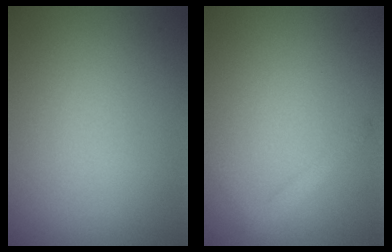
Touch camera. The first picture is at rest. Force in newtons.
{"total": 1.6, "press": 1.6, "slide": 0.1}